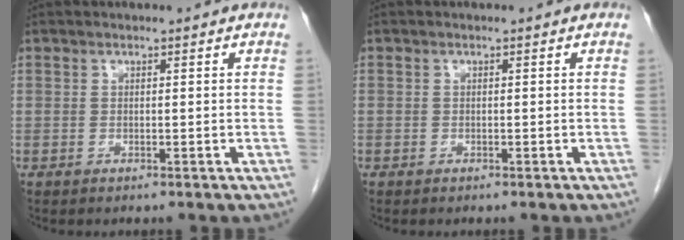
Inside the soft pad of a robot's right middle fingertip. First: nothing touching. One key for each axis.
{"total": 0.0}